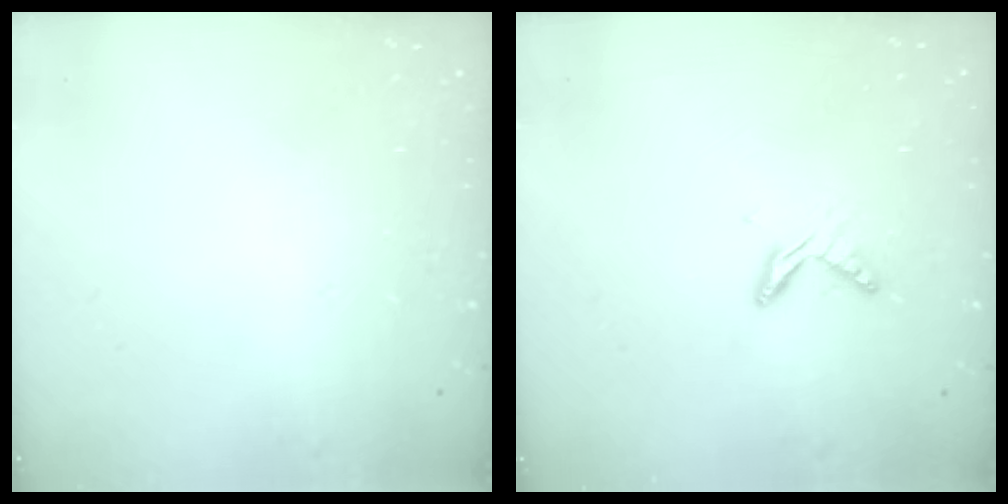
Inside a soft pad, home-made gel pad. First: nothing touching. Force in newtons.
{"total": 6.4, "press": 6.4, "slide": 0.6}